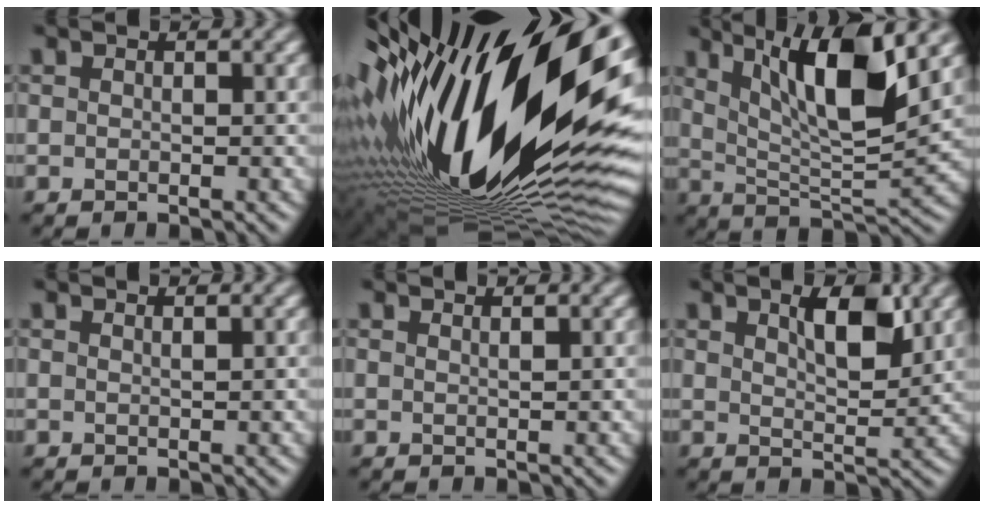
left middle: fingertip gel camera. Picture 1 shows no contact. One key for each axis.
{"total": 21.3, "fx": 3.1, "fy": 9.1, "fz": 19.0, "tx": -0.345, "ty": -0.041, "tz": 0.047}
{"total": 9.9, "fx": 4.3, "fy": 2.5, "fz": 8.5, "tx": -0.141, "ty": -0.005, "tz": 0.079}
{"total": 1.1, "fx": 0.8, "fy": 0.4, "fz": 0.6, "tx": 0.000, "ty": -0.004, "tz": 0.001}
{"total": 1.5, "fx": 1.0, "fy": 0.5, "fz": 0.9, "tx": 0.000, "ty": 0.000, "tz": 0.000}
{"total": 4.1, "fx": 2.1, "fy": 1.3, "fz": 3.3, "tx": -0.053, "ty": 0.000, "tz": 0.035}